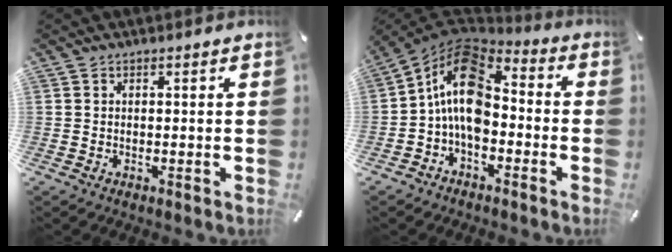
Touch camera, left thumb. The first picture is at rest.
{"total": 13.7, "force": [-1.3, 9.2, 10.0], "torque": [-0.191, 0.010, -0.029]}